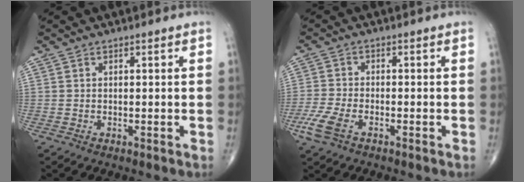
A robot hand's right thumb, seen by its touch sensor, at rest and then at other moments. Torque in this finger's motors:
{"motor_torque": [0.89, 0.83, 0.42, -0.72, 0.05]}